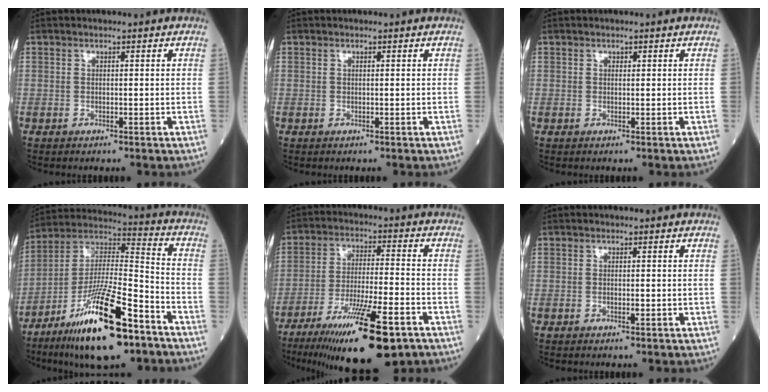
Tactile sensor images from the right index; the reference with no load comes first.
{"total": 0.0}
{"total": 0.0}
{"total": 19.9, "force": [-11.8, 3.4, 15.7], "torque": [-0.297, -0.021, -0.205]}
{"total": 16.9, "force": [-10.6, 2.1, 13.0], "torque": [-0.212, -0.038, -0.178]}
{"total": 0.7, "force": [-0.2, 0.1, 0.6], "torque": [-0.010, -0.001, -0.003]}